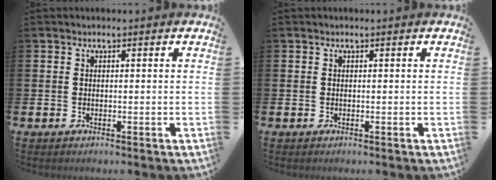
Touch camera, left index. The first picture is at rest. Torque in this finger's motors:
{"motor_torque": [-0.01, 0.01, 0.01, 0.00]}